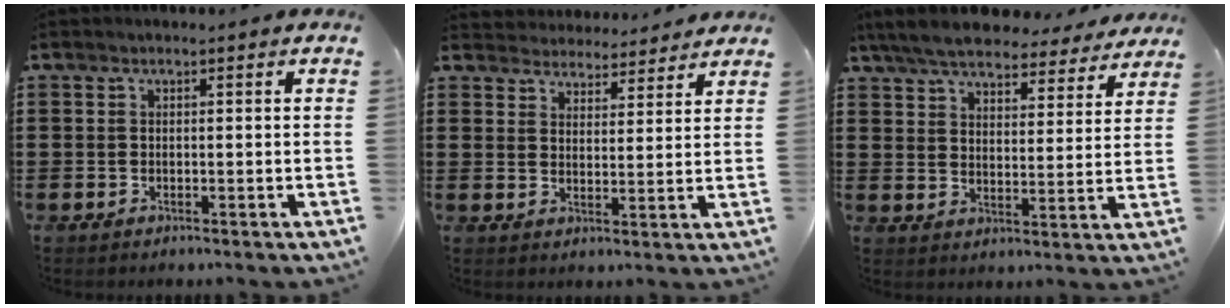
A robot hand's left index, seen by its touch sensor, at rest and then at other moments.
{"total": 4.0, "force": [4.0, 0.6, -0.2], "torque": [-0.014, -0.021, 0.072]}
{"total": 6.9, "force": [6.5, 1.0, 2.1], "torque": [-0.069, -0.032, 0.115]}